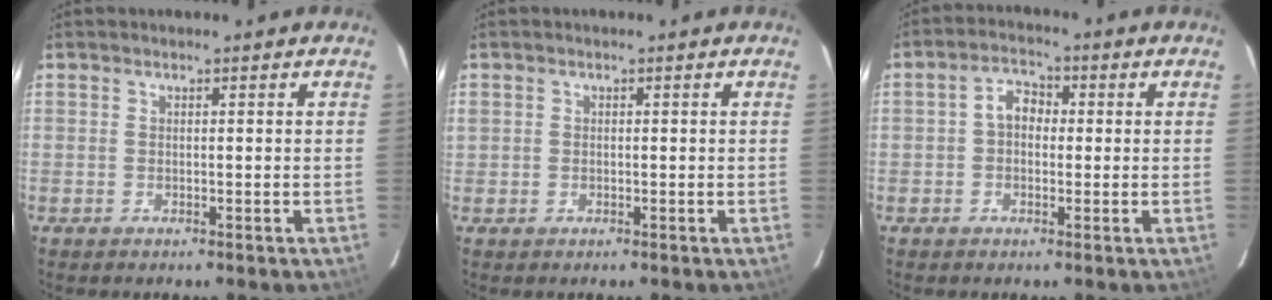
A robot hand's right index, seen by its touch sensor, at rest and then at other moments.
{"total": 0.9, "force": [0.0, 0.9, 0.1], "torque": [0.001, 0.001, -0.001]}
{"total": 4.2, "force": [0.0, 3.2, 2.7], "torque": [-0.049, 0.017, -0.002]}